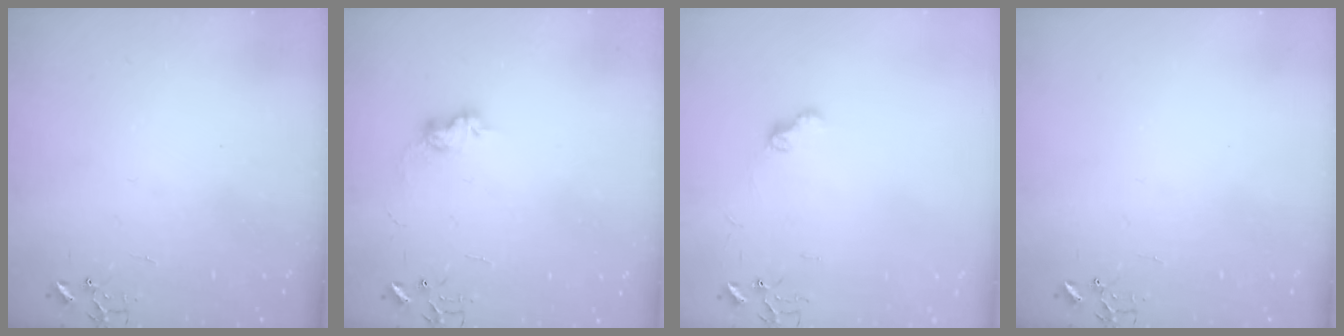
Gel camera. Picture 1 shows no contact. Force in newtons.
{"total": 7.4, "press": 7.4, "slide": 0.4}
{"total": 6.9, "press": 6.9, "slide": 0.7}
{"total": 0.0}